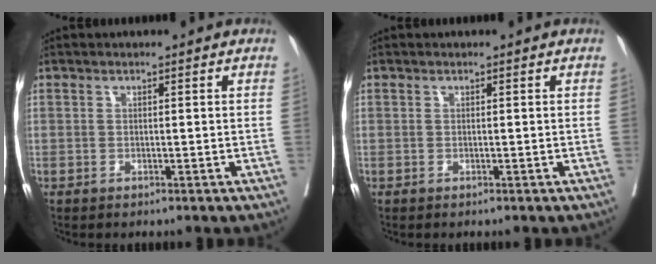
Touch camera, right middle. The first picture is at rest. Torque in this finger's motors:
{"motor_torque": [0.01, 0.02, 0.00, 0.00]}